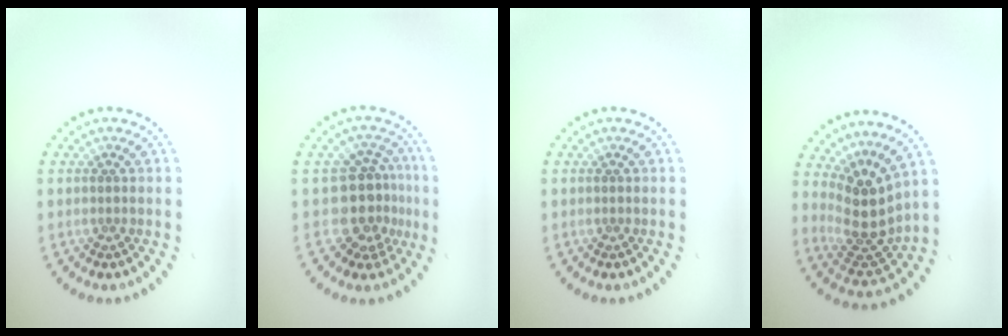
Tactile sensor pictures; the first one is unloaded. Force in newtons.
{"total": 4.1, "press": 3.3, "slide": 2.5}
{"total": 0.0}
{"total": 4.2, "press": 3.5, "slide": 2.4}